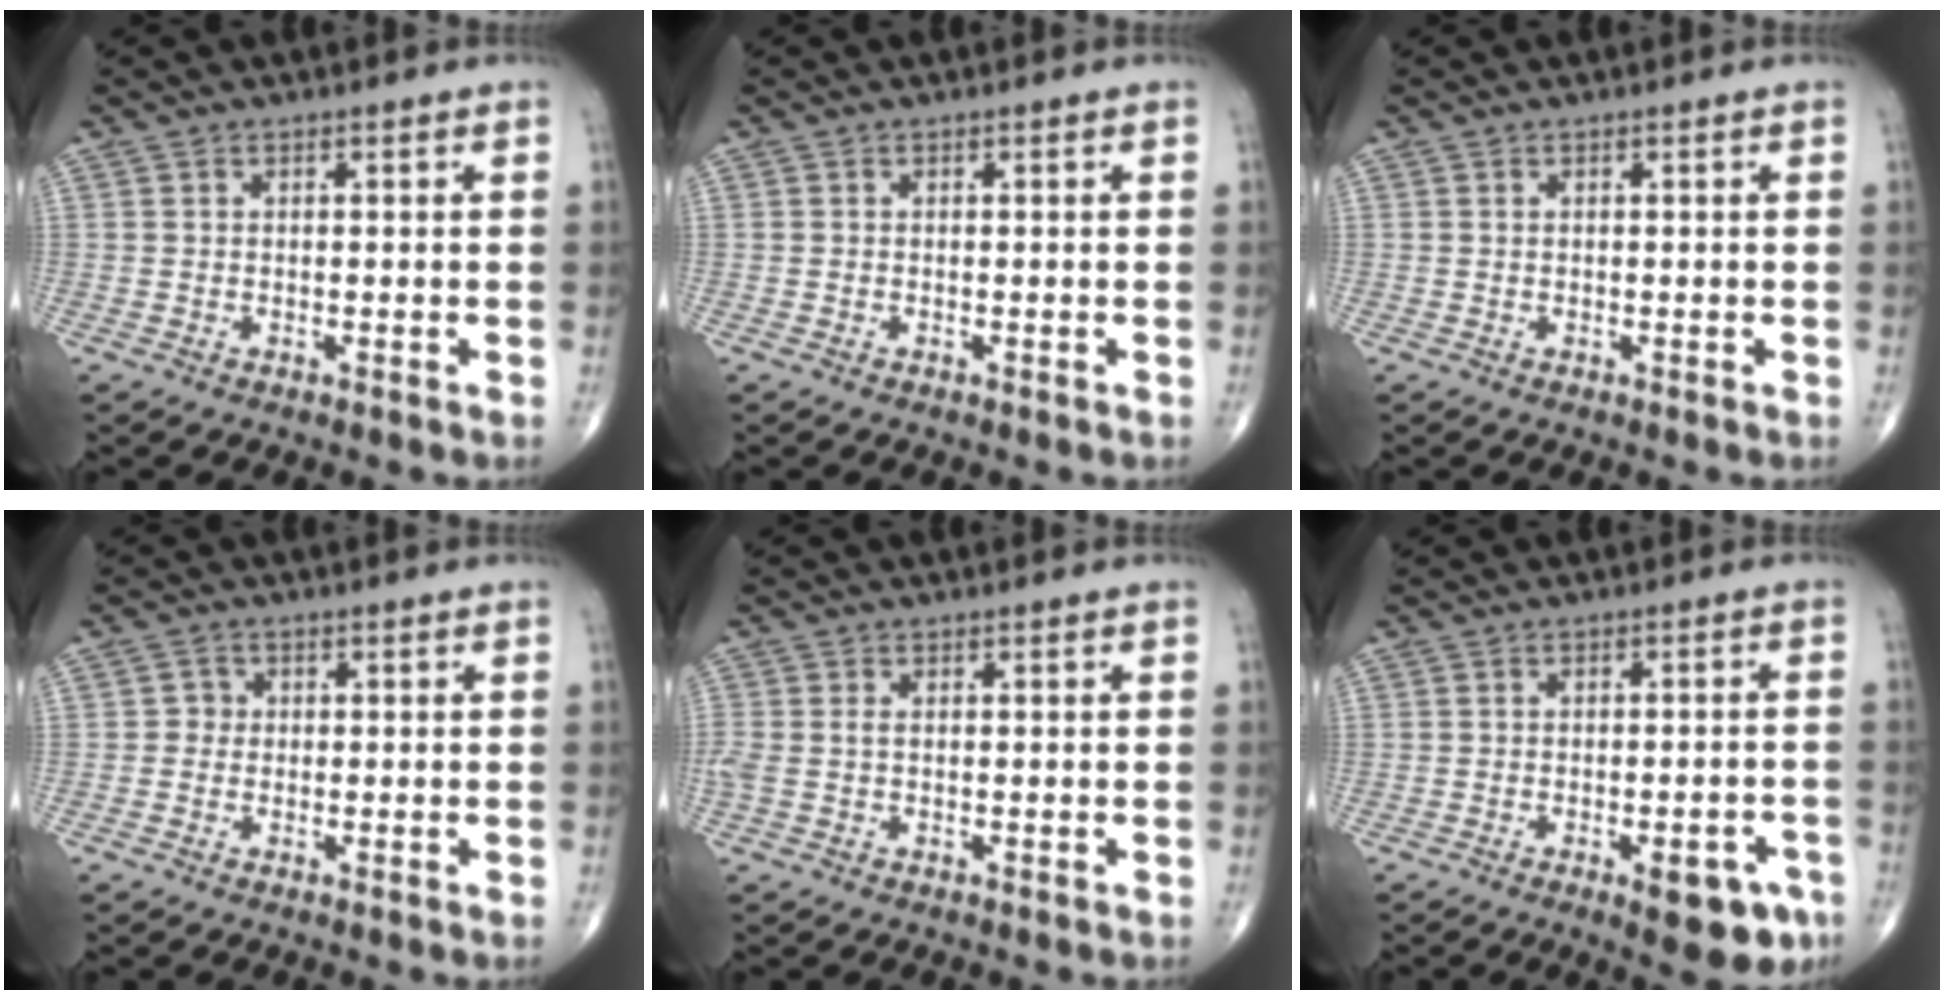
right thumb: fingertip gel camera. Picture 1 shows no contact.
{"total": 0.0}
{"total": 0.0}
{"total": 1.7, "force": [-0.1, 1.7, 0.5], "torque": [0.004, 0.006, -0.009]}
{"total": 2.2, "force": [0.0, 1.4, 1.8], "torque": [-0.057, 0.005, 0.000]}
{"total": 8.1, "force": [-4.1, 3.2, 6.3], "torque": [-0.059, 0.016, -0.045]}